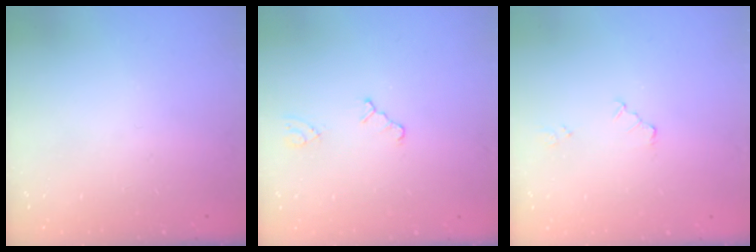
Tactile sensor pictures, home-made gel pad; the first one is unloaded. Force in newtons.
{"total": 2.0, "press": 2.0, "slide": 0.3}
{"total": 3.4, "press": 3.4, "slide": 0.4}